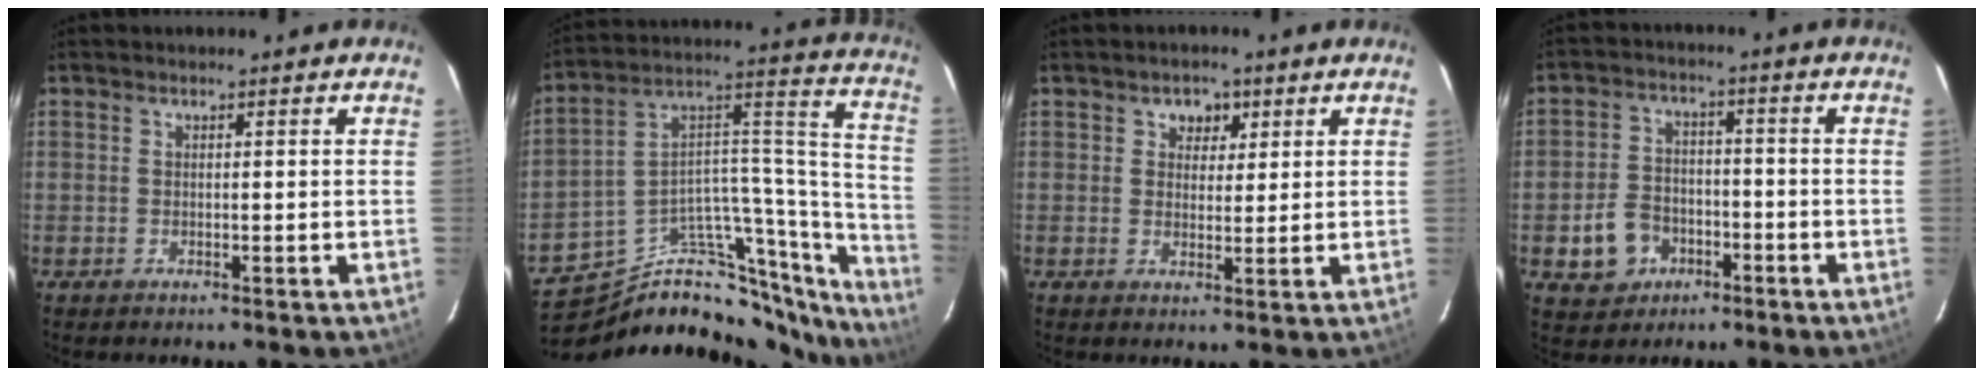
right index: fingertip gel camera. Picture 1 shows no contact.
{"total": 28.6, "force": [-24.6, 9.0, 11.5], "torque": [-0.101, 0.071, -0.381]}
{"total": 3.6, "force": [1.7, 2.9, 1.2], "torque": [-0.006, 0.007, 0.027]}
{"total": 8.1, "force": [-3.5, 6.7, 3.1], "torque": [-0.089, 0.022, -0.043]}